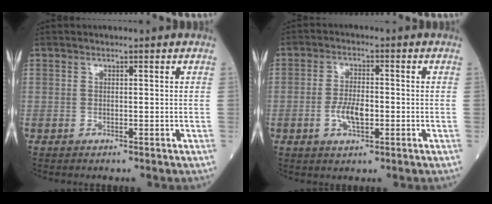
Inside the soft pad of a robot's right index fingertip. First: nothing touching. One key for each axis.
{"total": 4.8, "fx": -1.2, "fy": 1.8, "fz": 4.2, "tx": -0.085, "ty": 0.000, "tz": -0.022}